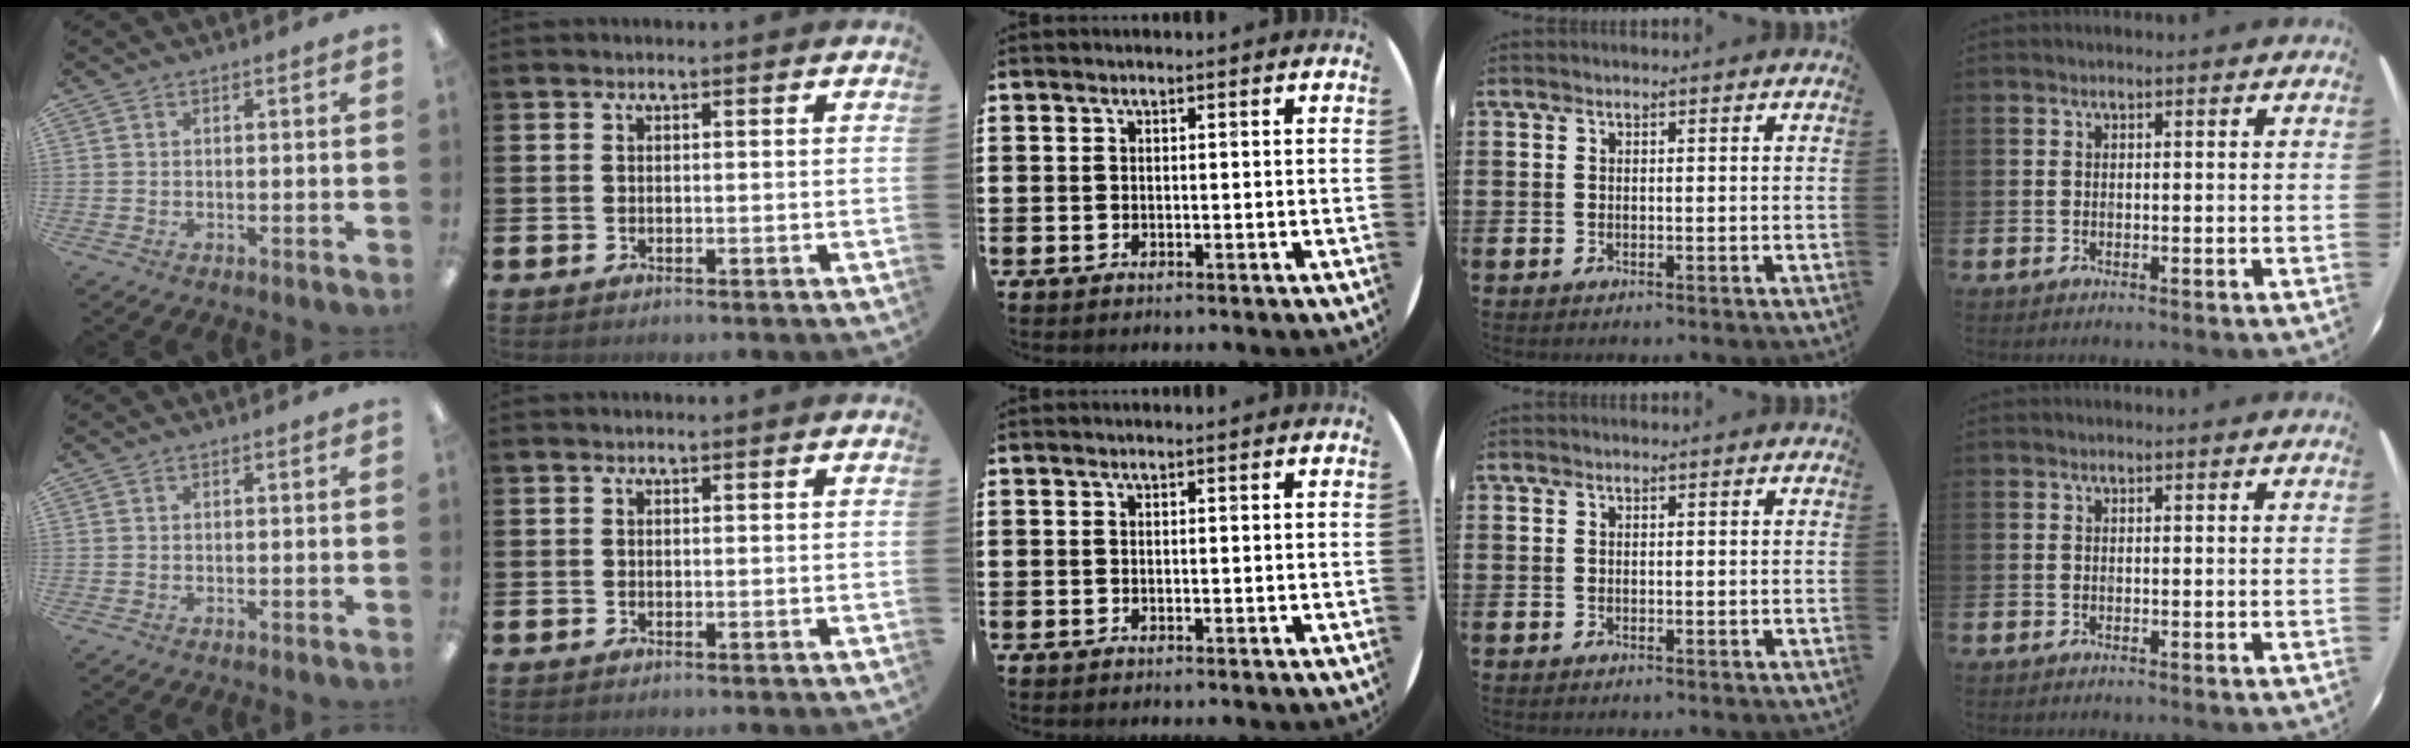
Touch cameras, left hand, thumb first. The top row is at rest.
{}